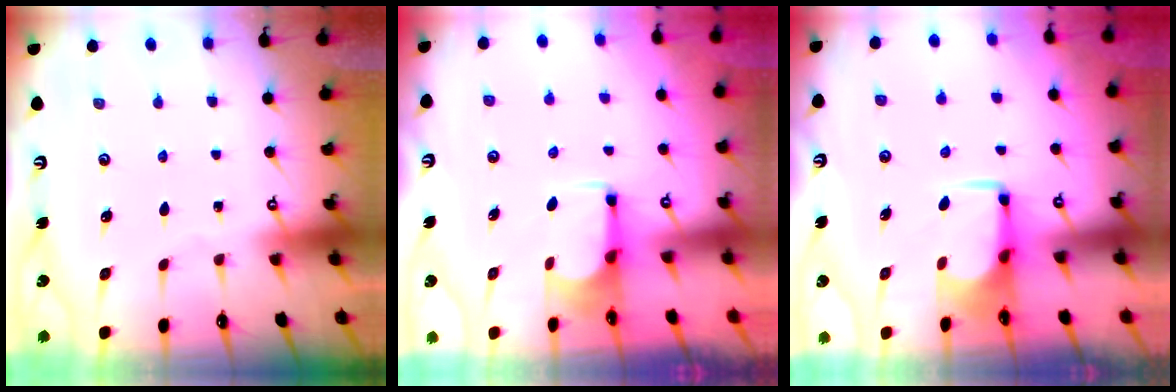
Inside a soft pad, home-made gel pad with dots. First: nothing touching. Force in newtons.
{"total": 1.8, "press": 1.6, "slide": 0.8}
{"total": 0.6, "press": 0.6, "slide": 0.2}